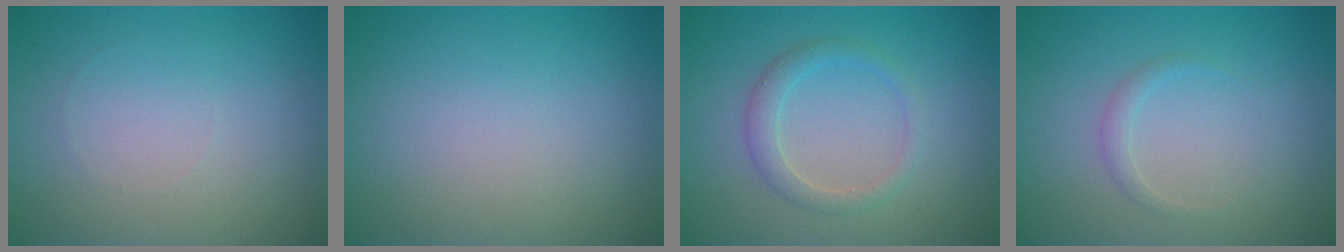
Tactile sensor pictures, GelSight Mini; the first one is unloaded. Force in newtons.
{"total": 0.0}
{"total": 2.2, "press": 2.2, "slide": 0.2}
{"total": 1.0, "press": 1.0, "slide": 0.1}